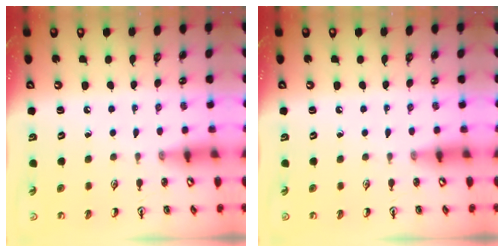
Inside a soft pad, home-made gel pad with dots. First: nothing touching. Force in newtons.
{"total": 0.0}